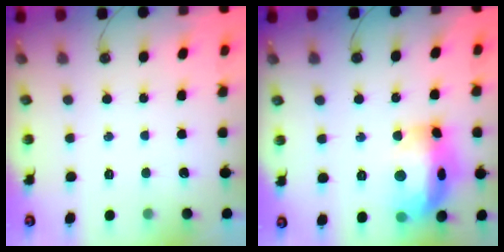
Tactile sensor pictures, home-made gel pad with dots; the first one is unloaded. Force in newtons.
{"total": 18.9, "press": 18.8, "slide": 1.6}